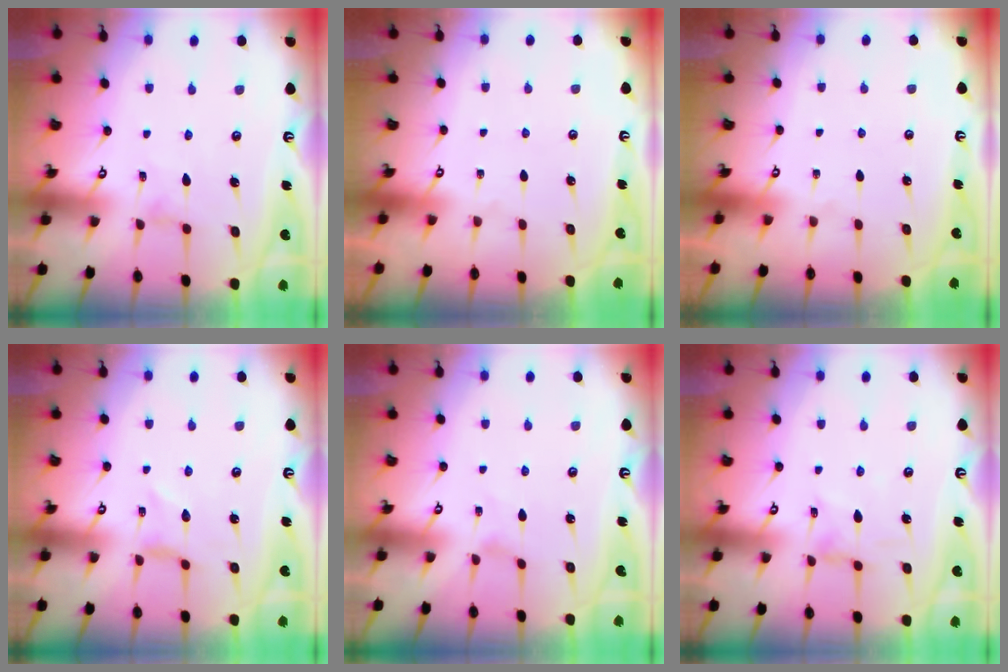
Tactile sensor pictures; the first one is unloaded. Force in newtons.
{"total": 0.0}
{"total": 0.0}
{"total": 0.0}
{"total": 0.7, "press": 0.7, "slide": 0.2}
{"total": 1.8, "press": 1.7, "slide": 0.3}